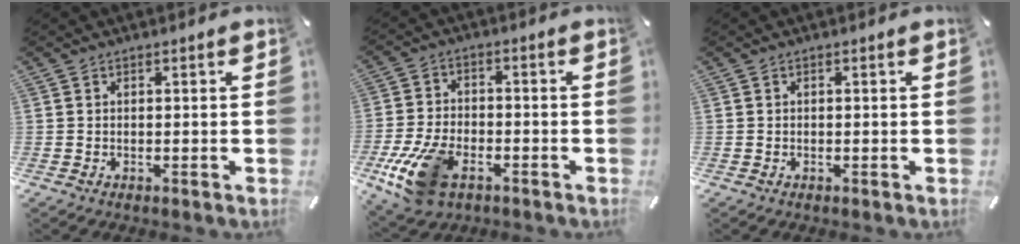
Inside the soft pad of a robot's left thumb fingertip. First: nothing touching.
{"total": 14.0, "force": [-6.4, 8.1, 9.5], "torque": [-0.201, 0.019, -0.109]}
{"total": 0.0}